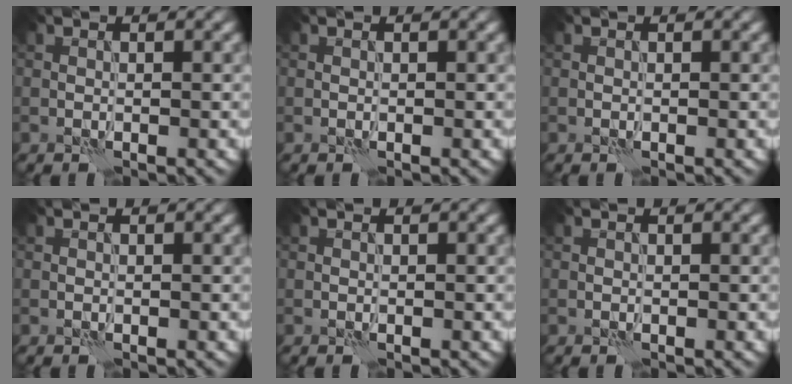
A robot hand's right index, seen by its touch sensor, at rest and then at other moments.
{"total": 0.0}
{"total": 0.0}
{"total": 0.0}
{"total": 0.0}
{"total": 0.0}